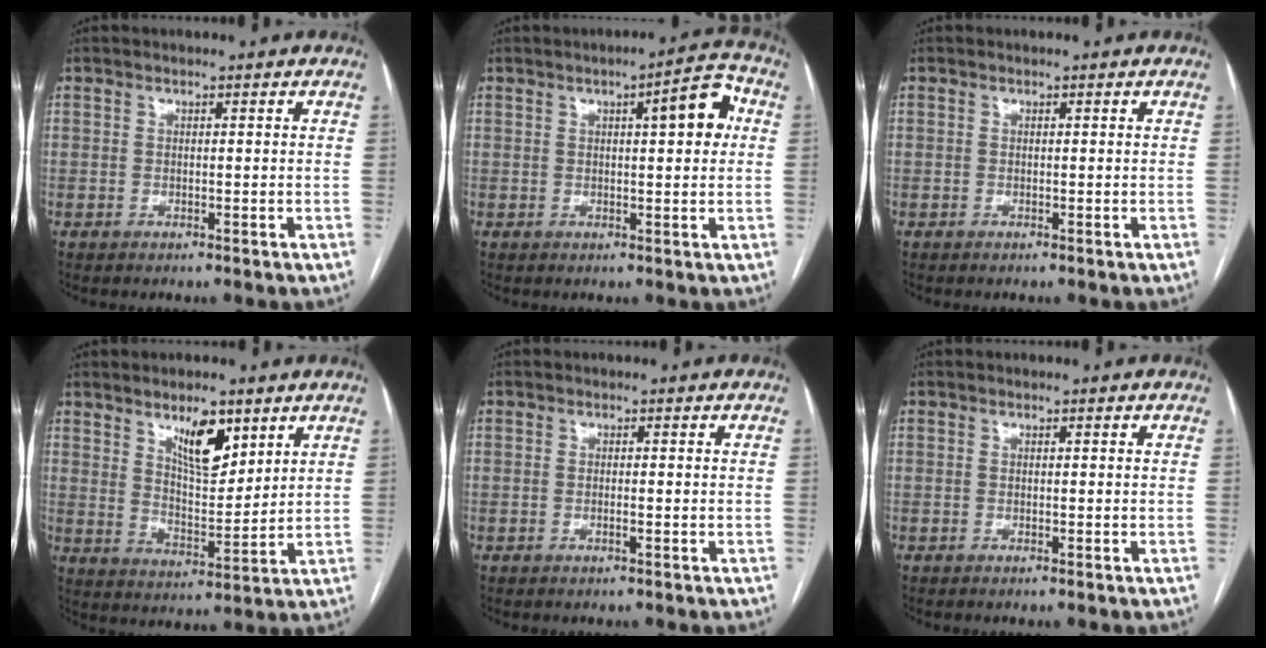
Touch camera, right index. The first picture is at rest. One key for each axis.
{"total": 6.8, "fx": 1.7, "fy": 1.5, "fz": 6.4, "tx": -0.084, "ty": 0.018, "tz": 0.017}
{"total": 0.0}
{"total": 8.5, "fx": 5.0, "fy": 3.0, "fz": 6.2, "tx": -0.108, "ty": -0.005, "tz": 0.093}
{"total": 0.6, "fx": -0.3, "fy": 0.0, "fz": 0.5, "tx": -0.010, "ty": 0.001, "tz": -0.004}
{"total": 0.0}